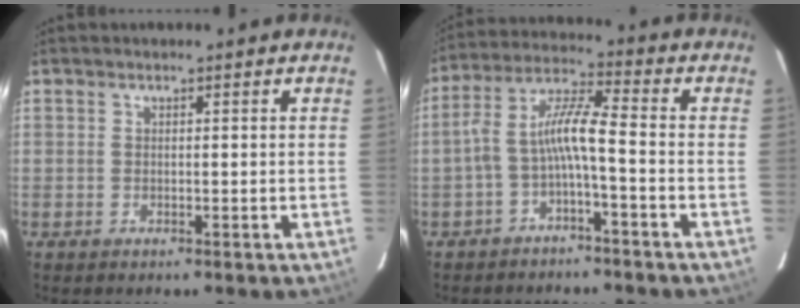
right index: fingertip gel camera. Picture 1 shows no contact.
{"total": 7.2, "force": [-2.8, 0.9, 6.6], "torque": [-0.158, 0.020, -0.053]}